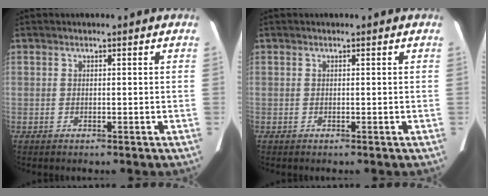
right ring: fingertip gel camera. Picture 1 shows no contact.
{"total": 0.0}